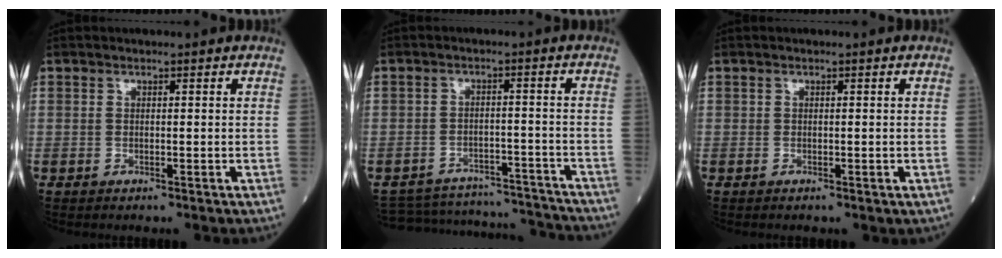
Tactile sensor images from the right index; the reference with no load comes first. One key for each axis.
{"total": 15.0, "fx": -14.6, "fy": 2.7, "fz": 1.7, "tx": -0.031, "ty": 0.021, "tz": -0.189}
{"total": 0.0}